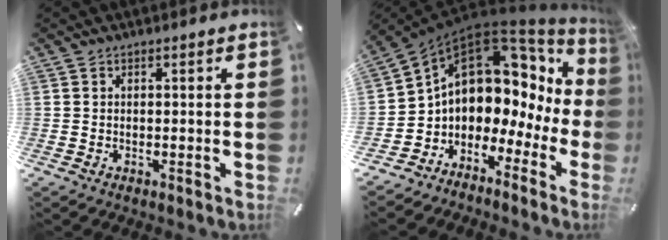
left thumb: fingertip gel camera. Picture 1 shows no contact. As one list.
[{"total": 10.7, "force": [3.6, 8.7, 5.2], "torque": [-0.082, -0.050, 0.062]}]